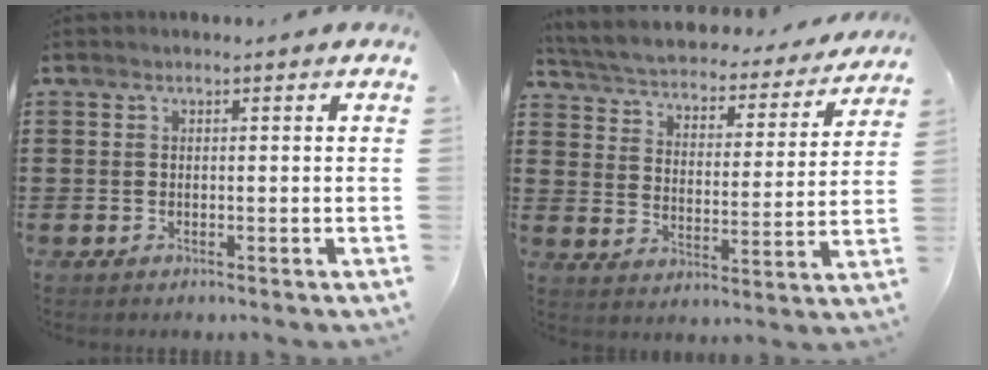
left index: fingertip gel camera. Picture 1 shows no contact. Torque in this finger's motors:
{"motor_torque": [2.14, 0.00, -0.03, -0.11]}